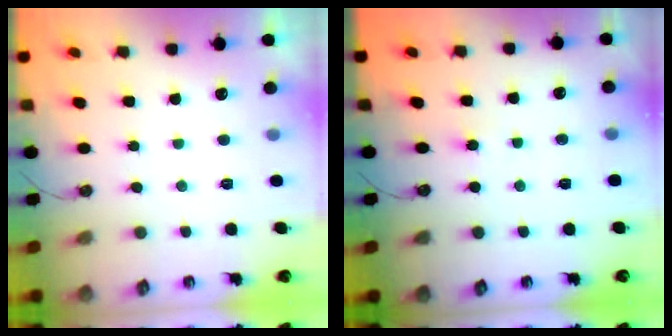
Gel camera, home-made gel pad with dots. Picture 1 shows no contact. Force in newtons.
{"total": 2.7, "press": 2.7, "slide": 0.5}